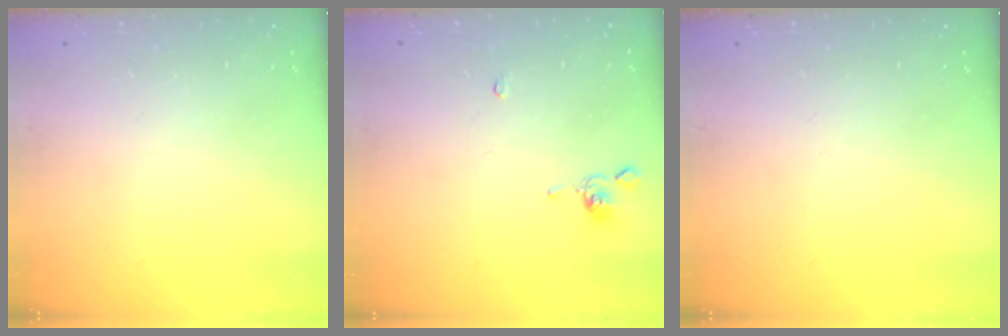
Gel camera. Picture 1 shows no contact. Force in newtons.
{"total": 0.6, "press": 0.4, "slide": 0.4}
{"total": 0.0}